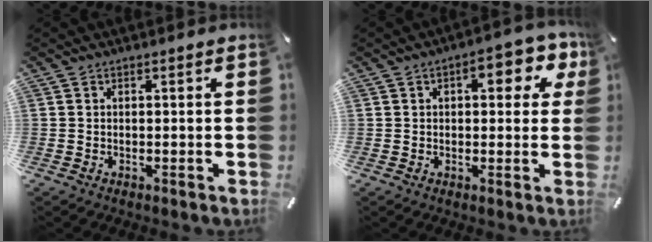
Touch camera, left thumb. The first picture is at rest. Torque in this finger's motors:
{"motor_torque": [1.50, 1.47, 1.09, -0.34, 0.02]}